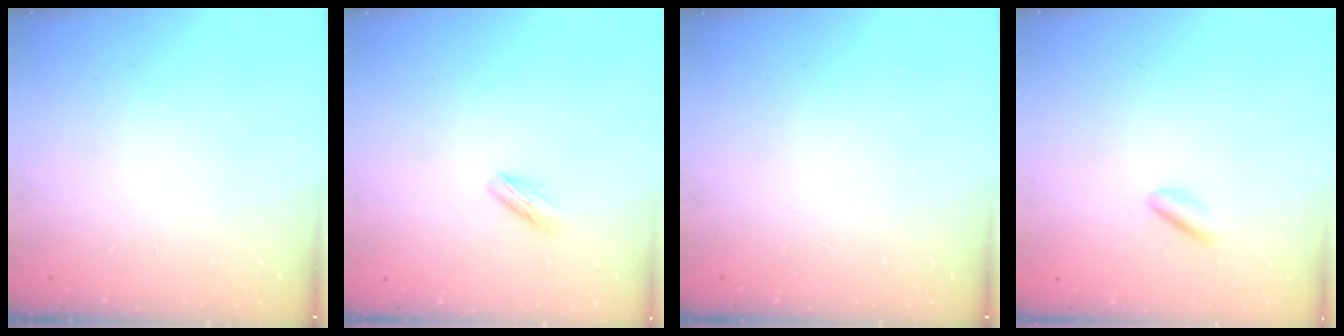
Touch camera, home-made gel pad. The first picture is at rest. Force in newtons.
{"total": 4.0, "press": 3.8, "slide": 1.1}
{"total": 0.0}
{"total": 2.4, "press": 2.2, "slide": 0.8}